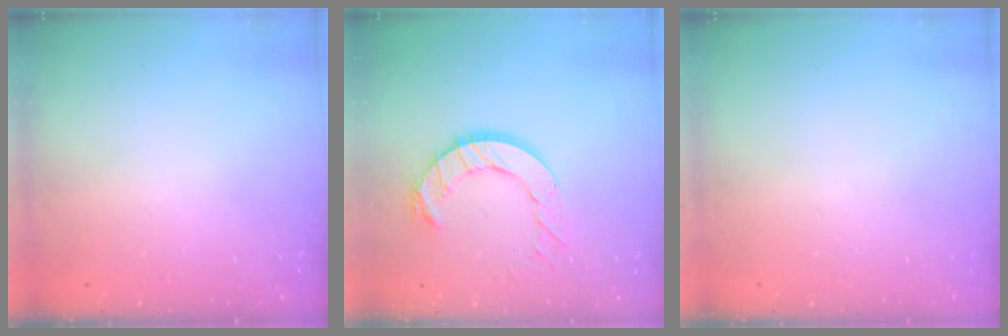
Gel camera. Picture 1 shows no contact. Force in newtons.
{"total": 11.0, "press": 10.9, "slide": 1.1}
{"total": 0.0}